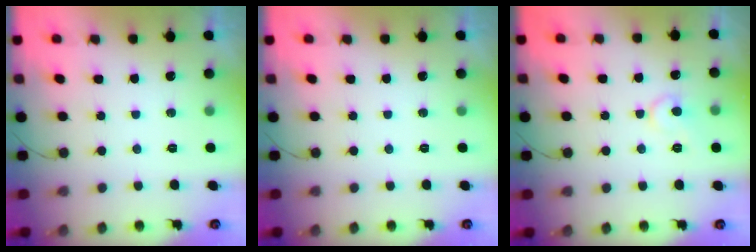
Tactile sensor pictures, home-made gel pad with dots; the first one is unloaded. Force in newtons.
{"total": 0.0}
{"total": 7.9, "press": 7.9, "slide": 0.8}